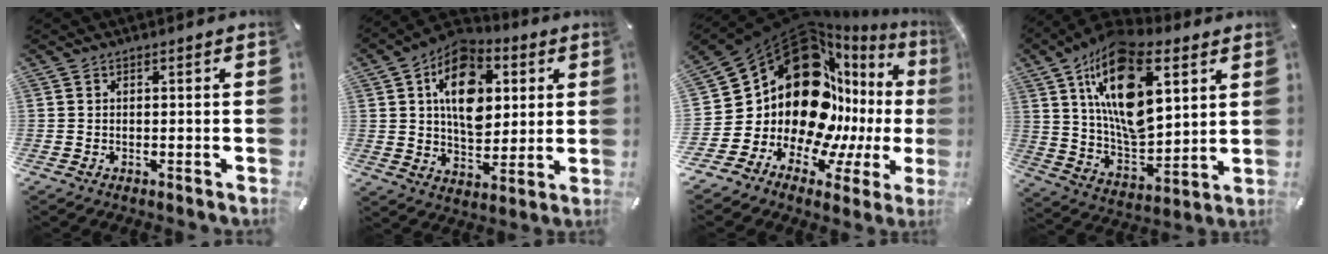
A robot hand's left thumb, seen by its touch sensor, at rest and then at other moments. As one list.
[{"total": 15.9, "force": [4.7, 11.1, 10.3], "torque": [-0.162, -0.012, 0.085]}, {"total": 24.8, "force": [5.7, 17.4, 16.7], "torque": [-0.271, -0.111, 0.135]}, {"total": 22.1, "force": [9.9, 12.2, 15.5], "torque": [-0.289, -0.038, 0.170]}]